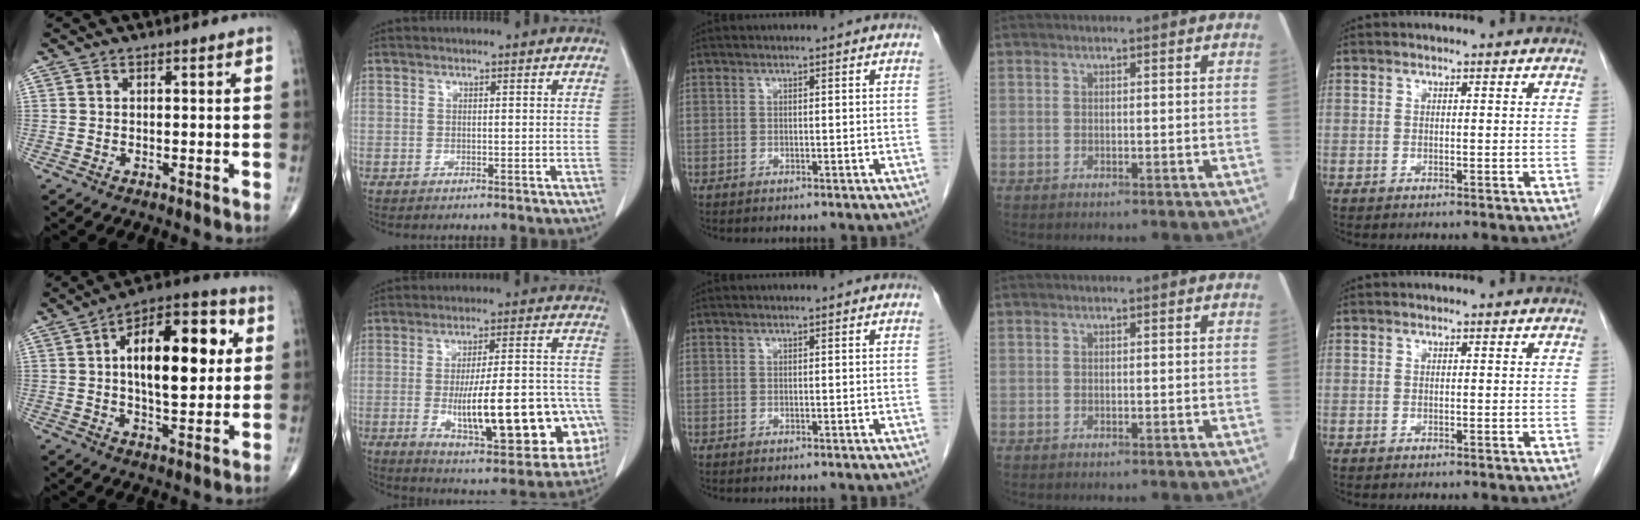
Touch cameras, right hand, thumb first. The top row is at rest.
{"thumb": {"total": 19.1, "force": [3.6, 8.9, 16.5], "torque": [-0.224, 0.015, 0.048]}, "index": {"total": 22.7, "force": [-5.4, 5.6, 21.3], "torque": [-0.248, 0.021, -0.056]}}